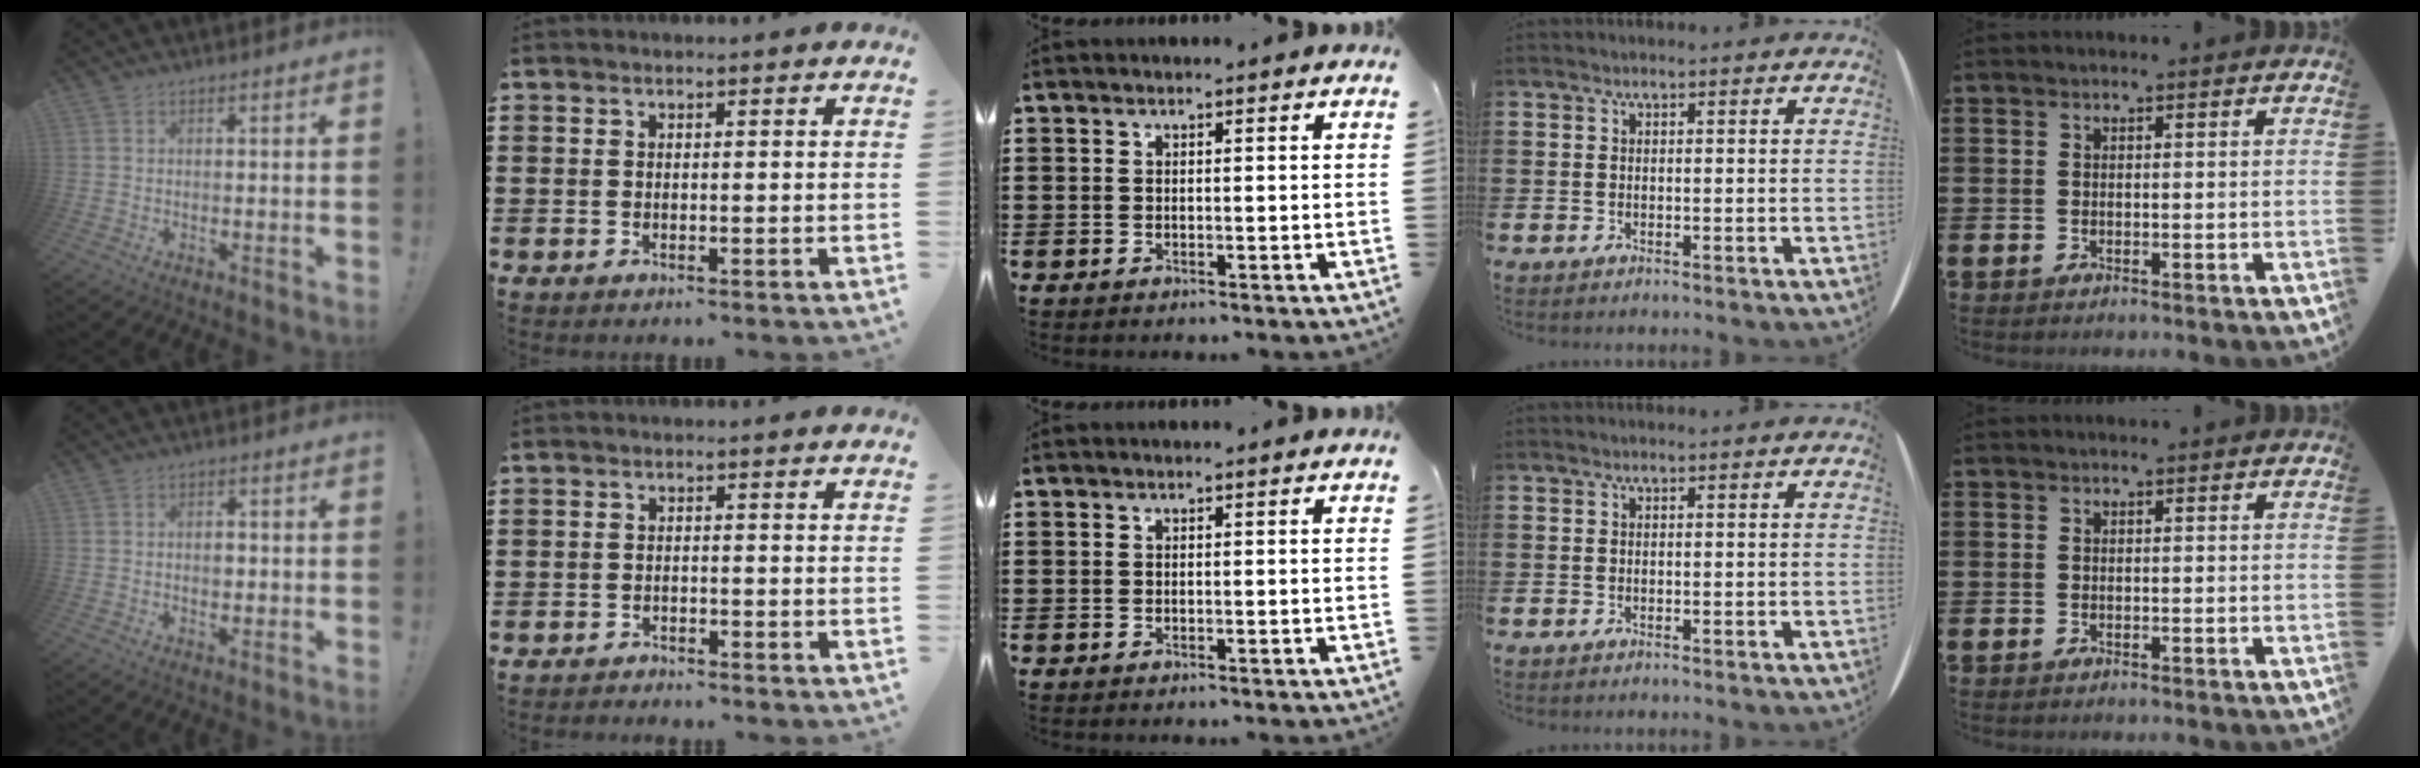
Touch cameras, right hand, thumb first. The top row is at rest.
{"thumb": {"total": 2.6, "force": [-0.6, 1.7, 1.8], "torque": [-0.017, 0.002, -0.016]}, "index": {"total": 1.4, "force": [-1.3, 0.2, -0.2], "torque": [-0.002, 0.005, -0.030]}}